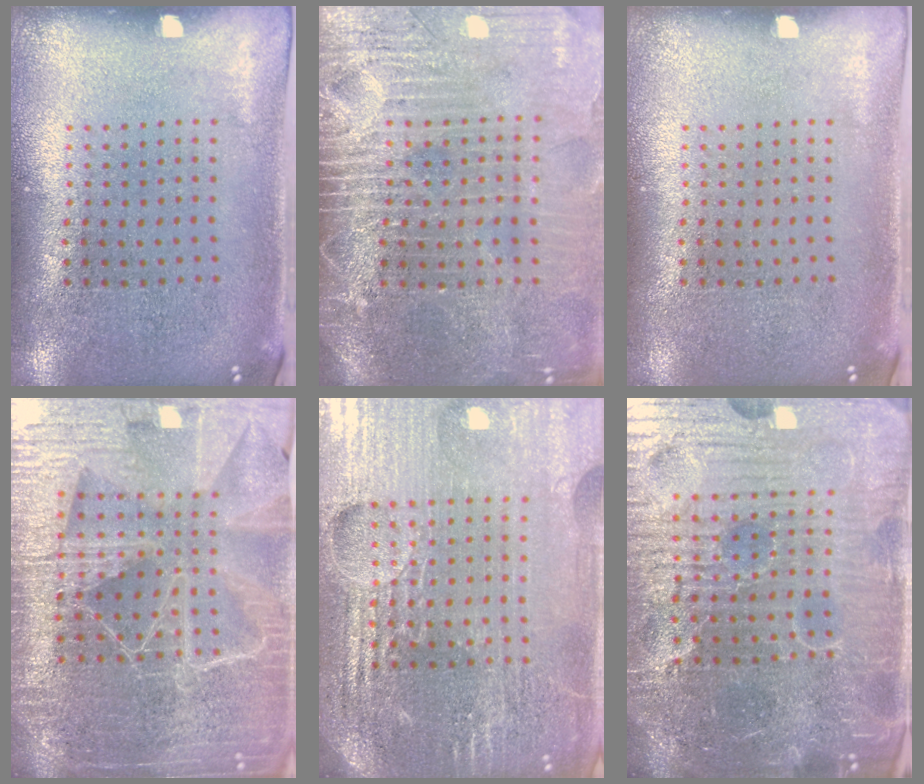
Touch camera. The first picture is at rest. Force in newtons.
{"total": 4.3, "press": 3.7, "slide": 2.1}
{"total": 0.0}
{"total": 6.1, "press": 5.3, "slide": 3.0}
{"total": 5.8, "press": 5.2, "slide": 2.6}
{"total": 6.8, "press": 6.1, "slide": 3.0}